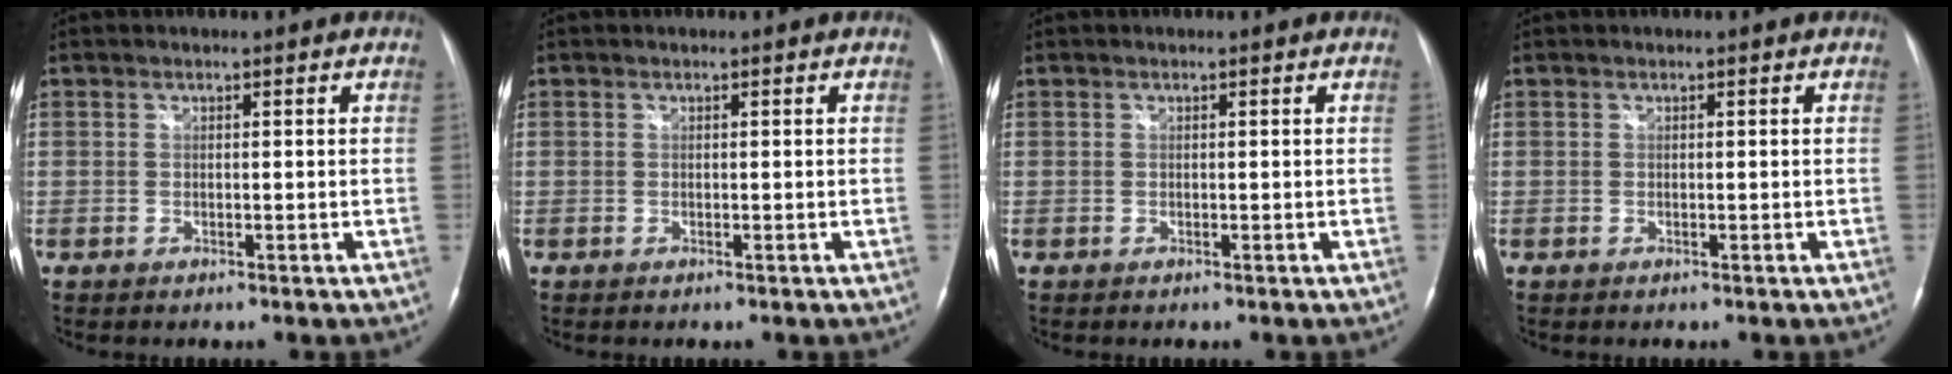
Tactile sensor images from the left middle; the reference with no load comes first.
{"total": 0.0}
{"total": 0.0}
{"total": 0.0}